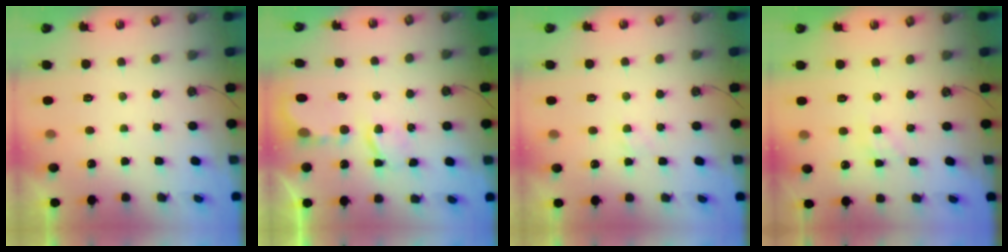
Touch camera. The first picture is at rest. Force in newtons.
{"total": 5.0, "press": 5.0, "slide": 0.1}
{"total": 2.9, "press": 2.8, "slide": 0.4}
{"total": 5.6, "press": 5.6, "slide": 0.3}